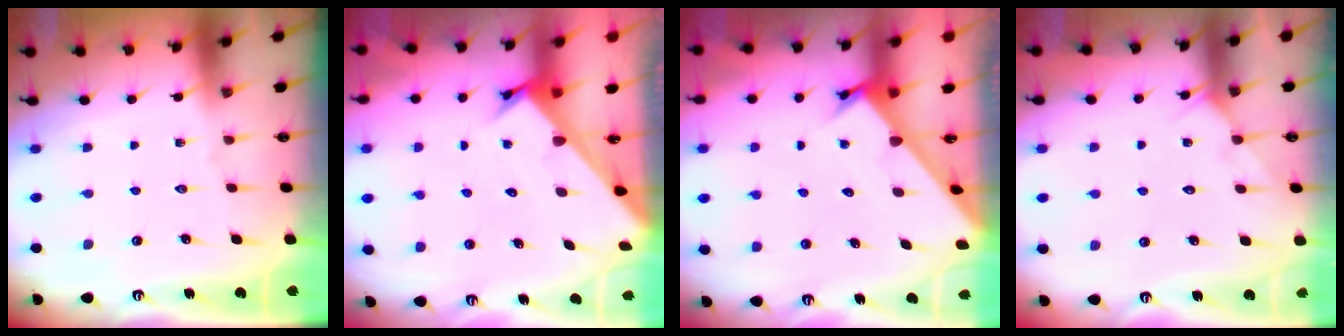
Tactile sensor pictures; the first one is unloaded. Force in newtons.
{"total": 2.5, "press": 2.5, "slide": 0.2}
{"total": 2.2, "press": 2.2, "slide": 0.1}
{"total": 4.2, "press": 4.2, "slide": 0.4}